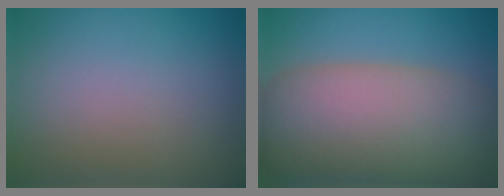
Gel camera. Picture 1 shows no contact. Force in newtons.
{"total": 12.3, "press": 12.3, "slide": 0.6}